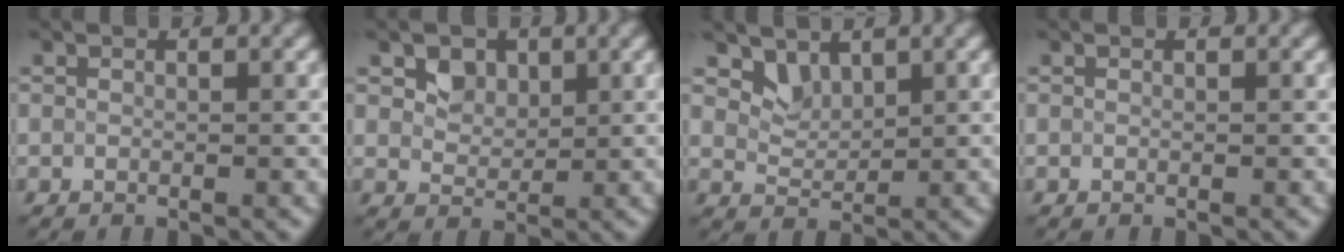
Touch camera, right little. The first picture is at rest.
{"total": 2.2, "force": [1.1, 1.7, 1.0], "torque": [-0.022, 0.002, 0.016]}
{"total": 2.0, "force": [1.5, 1.0, 0.6], "torque": [-0.019, -0.005, 0.031]}
{"total": 0.0}